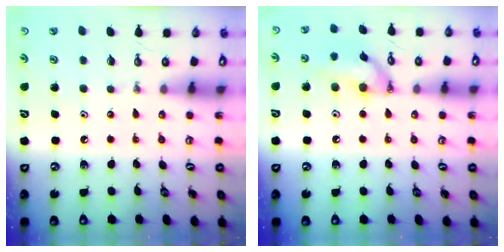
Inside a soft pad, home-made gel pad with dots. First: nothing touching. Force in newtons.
{"total": 12.6, "press": 12.4, "slide": 1.8}